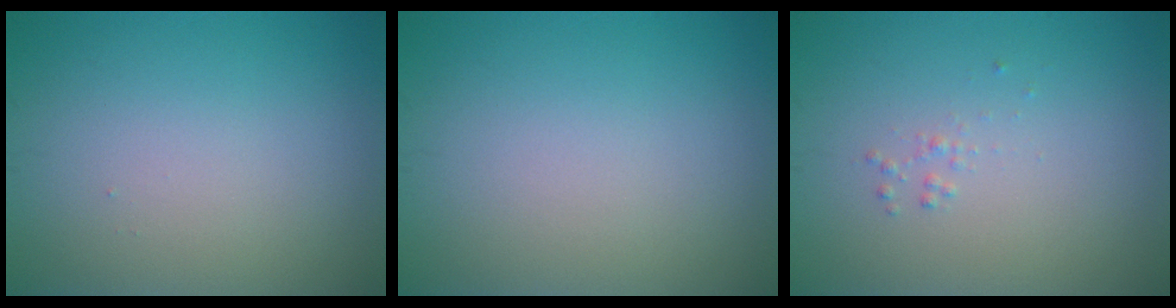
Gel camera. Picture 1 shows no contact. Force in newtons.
{"total": 0.0}
{"total": 0.5, "press": 0.5, "slide": 0.0}